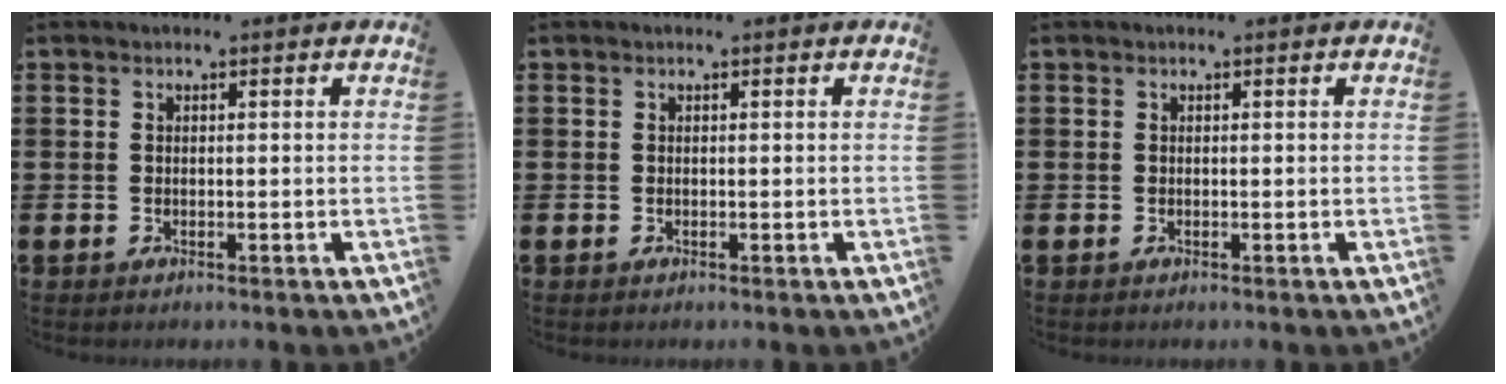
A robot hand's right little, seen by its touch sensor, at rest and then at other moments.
{"total": 0.0}
{"total": 0.0}